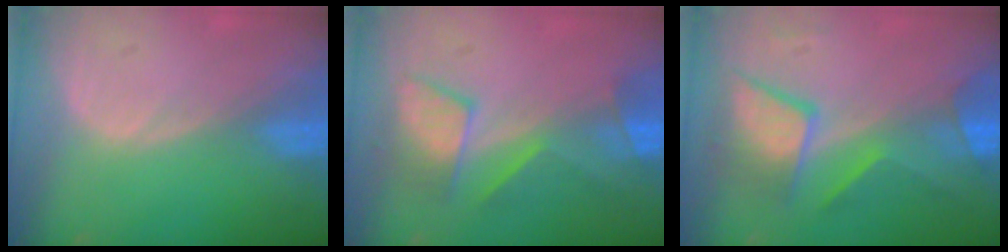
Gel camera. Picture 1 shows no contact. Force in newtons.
{"total": 7.9, "press": 7.7, "slide": 1.8}
{"total": 8.6, "press": 8.5, "slide": 0.4}